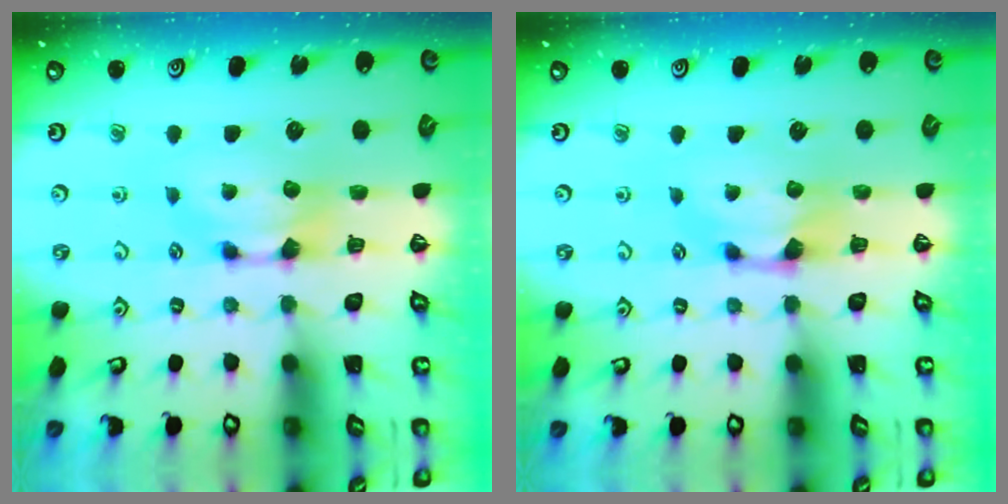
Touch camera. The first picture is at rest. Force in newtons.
{"total": 0.9, "press": 0.2, "slide": 0.9}